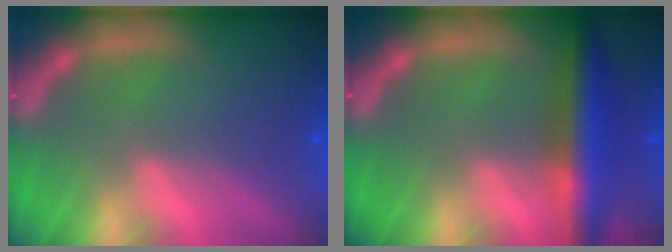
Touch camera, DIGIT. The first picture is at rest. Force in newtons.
{"total": 6.0}